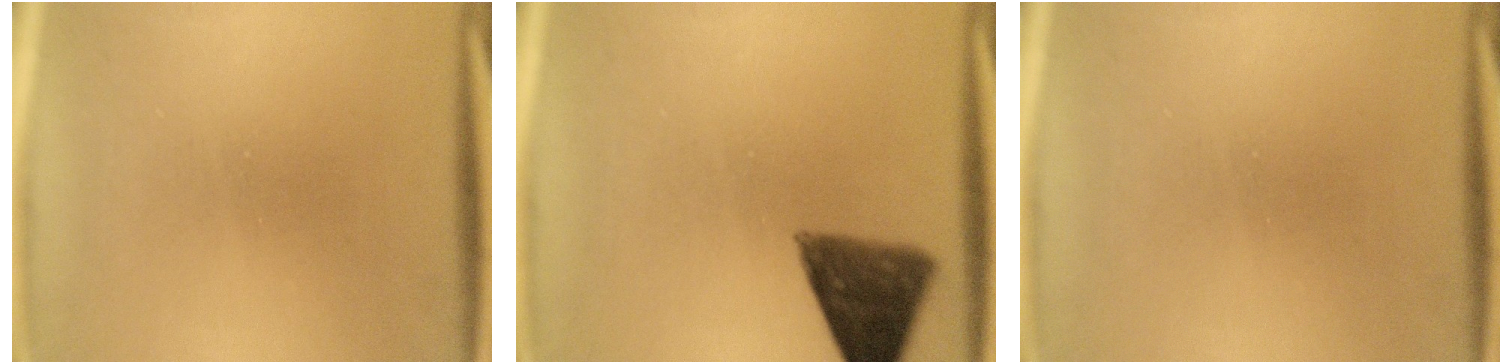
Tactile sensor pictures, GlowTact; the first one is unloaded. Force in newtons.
{"total": 8.6}
{"total": 0.0}